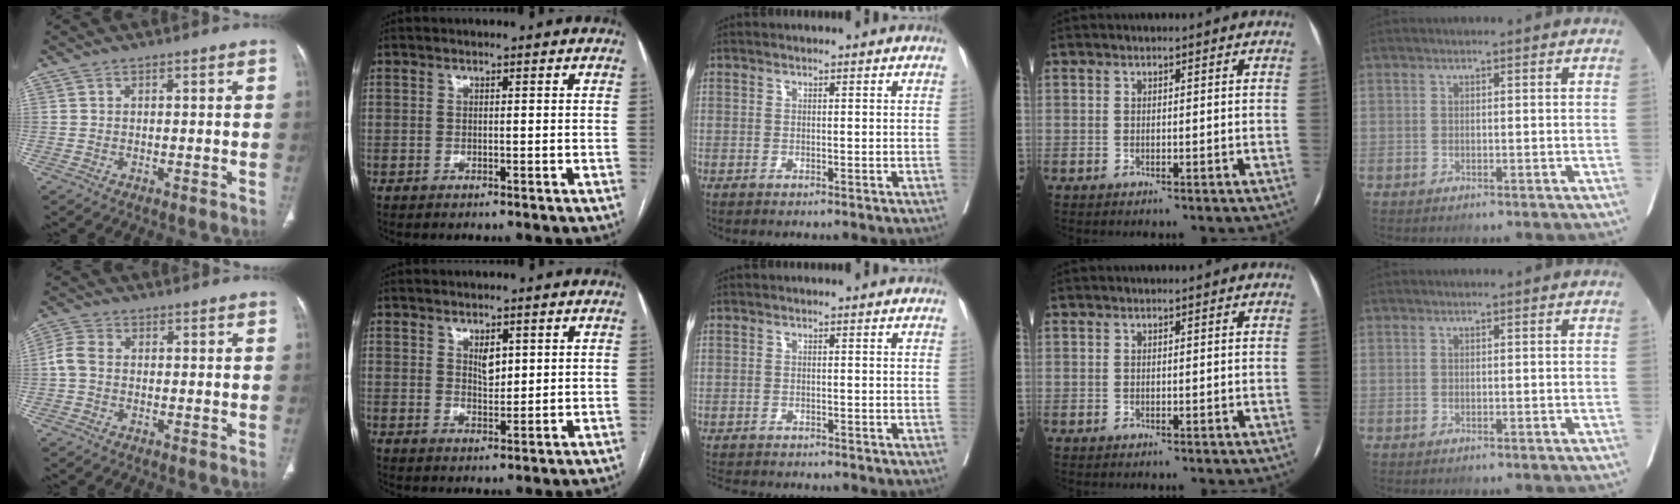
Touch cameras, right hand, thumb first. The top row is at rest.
{"thumb": {"total": 3.8, "force": [-0.4, 2.7, 2.6], "torque": [-0.061, 0.009, -0.017]}, "index": {"total": 2.8, "force": [1.2, 1.4, 2.1], "torque": [-0.033, -0.003, 0.023]}, "middle": {"total": 6.0, "force": [-5.6, 1.4, 1.9], "torque": [-0.024, -0.006, -0.083]}}